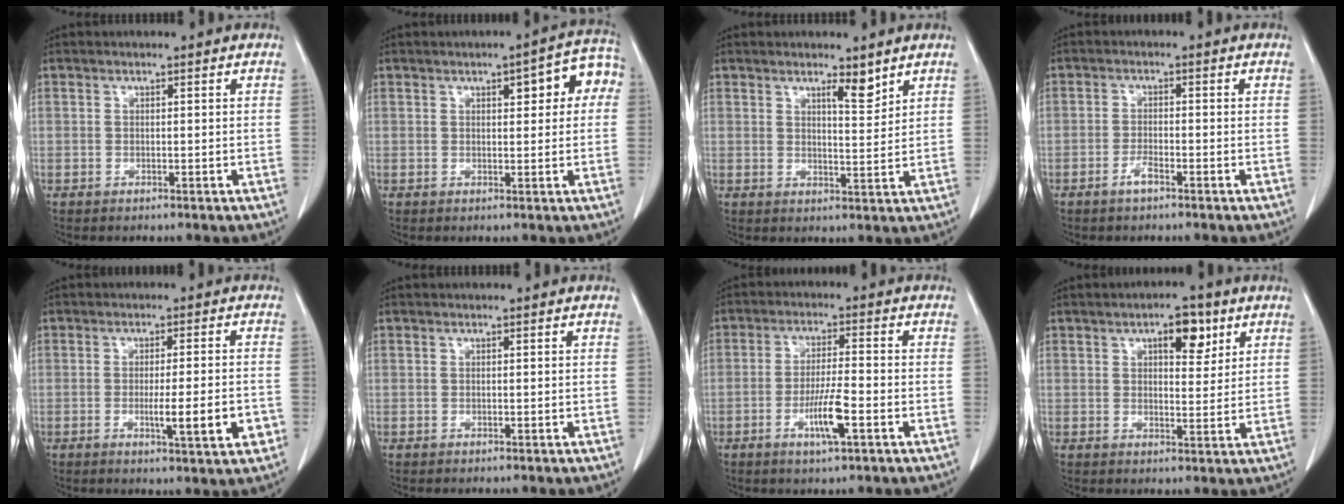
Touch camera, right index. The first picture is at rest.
{"total": 7.0, "force": [2.1, 2.3, 6.2], "torque": [-0.068, 0.027, 0.018]}
{"total": 3.5, "force": [2.6, 0.6, 2.2], "torque": [-0.039, -0.007, 0.044]}
{"total": 2.2, "force": [-1.5, 0.4, 1.5], "torque": [-0.032, 0.000, -0.030]}
{"total": 7.1, "force": [-2.1, 0.6, 6.8], "torque": [-0.096, -0.008, -0.025]}
{"total": 0.0}
{"total": 6.5, "force": [-2.6, 0.5, 5.9], "torque": [-0.112, -0.006, -0.046]}
{"total": 5.8, "force": [3.0, 2.4, 4.4], "torque": [-0.063, 0.003, 0.042]}